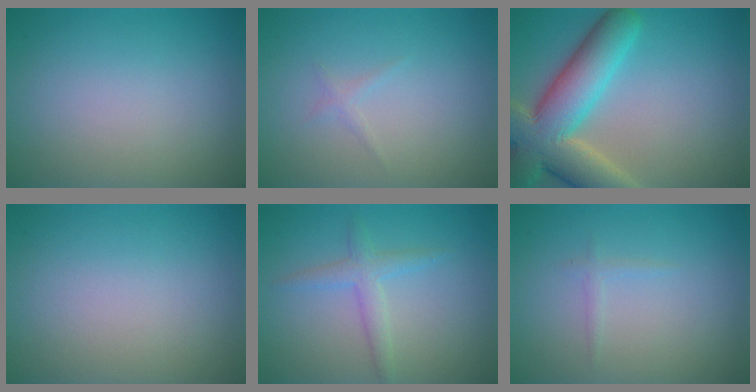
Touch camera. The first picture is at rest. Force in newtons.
{"total": 0.7, "press": 0.7, "slide": 0.1}
{"total": 10.5, "press": 10.5, "slide": 0.7}
{"total": 0.0}
{"total": 2.2, "press": 2.2, "slide": 0.1}
{"total": 0.7, "press": 0.7, "slide": 0.1}